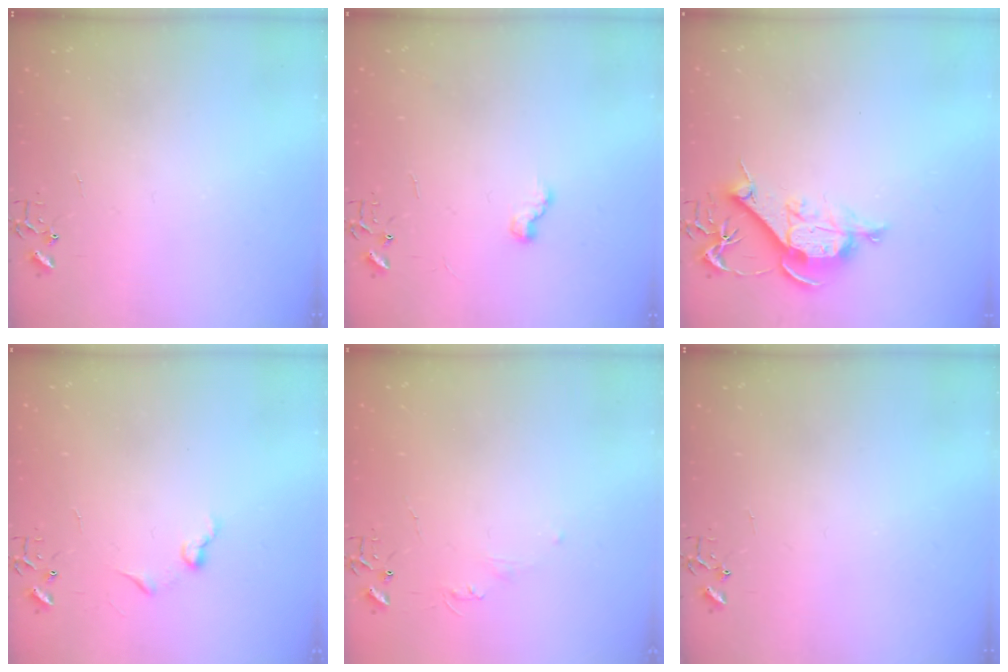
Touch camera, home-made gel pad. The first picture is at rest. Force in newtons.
{"total": 6.4, "press": 6.3, "slide": 0.6}
{"total": 9.9, "press": 9.9, "slide": 0.6}
{"total": 6.3, "press": 6.3, "slide": 0.5}
{"total": 4.0, "press": 3.9, "slide": 0.6}
{"total": 0.0}